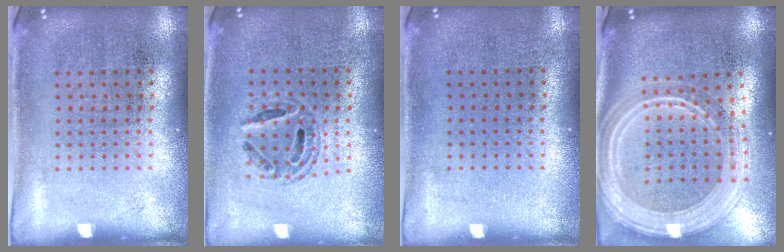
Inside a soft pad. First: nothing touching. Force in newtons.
{"total": 0.8, "press": 0.8, "slide": 0.1}
{"total": 0.0}
{"total": 3.0, "press": 2.4, "slide": 1.7}